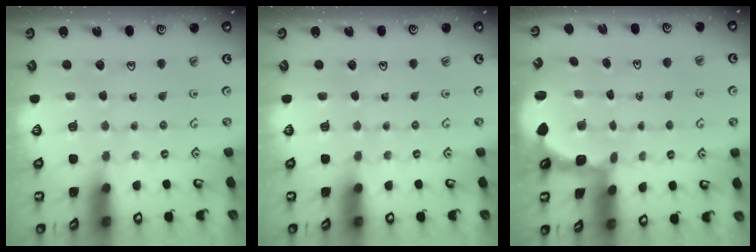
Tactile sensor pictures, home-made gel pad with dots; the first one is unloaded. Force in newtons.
{"total": 0.0}
{"total": 2.4, "press": 1.7, "slide": 1.6}